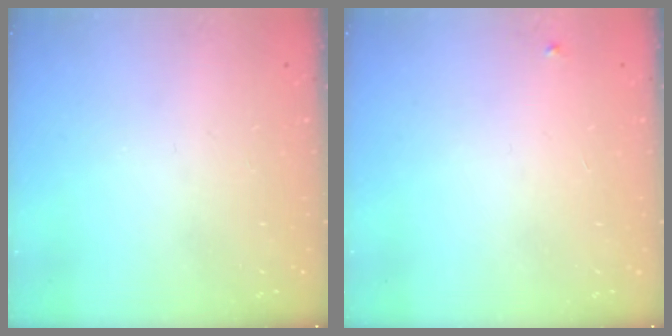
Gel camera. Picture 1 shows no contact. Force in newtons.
{"total": 2.7, "press": 2.7, "slide": 0.2}